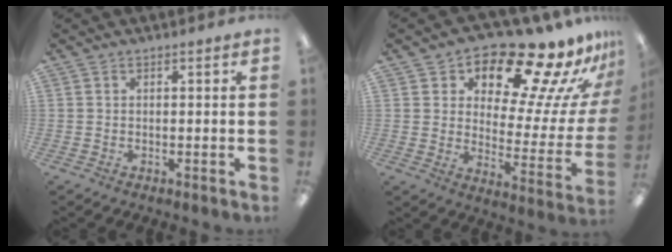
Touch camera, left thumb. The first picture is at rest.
{"total": 17.9, "force": [14.5, 4.9, 9.3], "torque": [-0.135, -0.120, 0.230]}